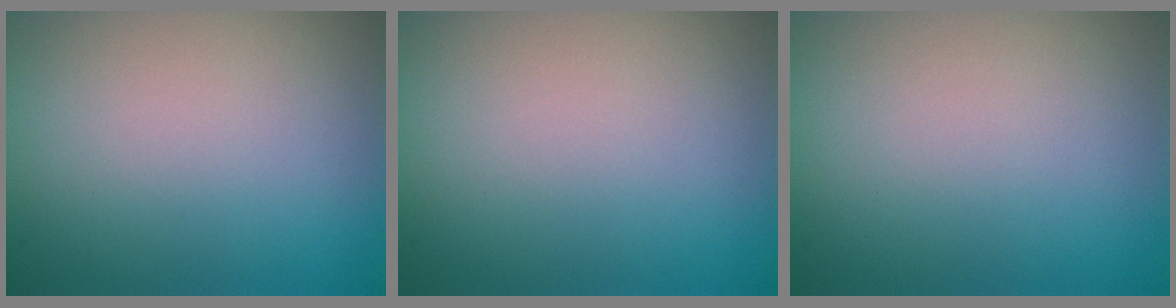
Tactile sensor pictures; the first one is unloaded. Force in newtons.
{"total": 0.0}
{"total": 0.0}